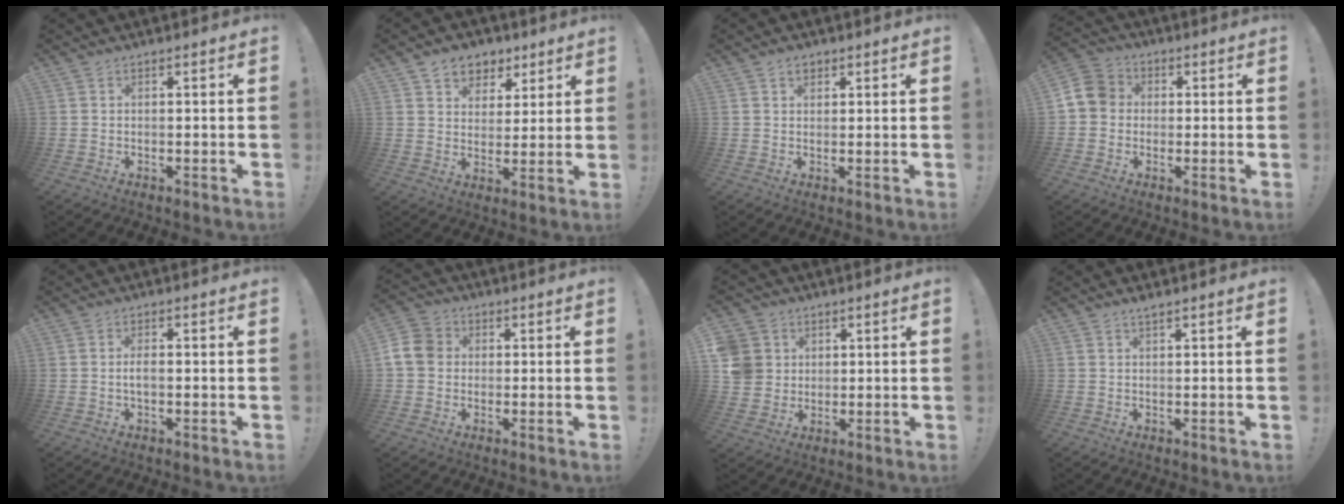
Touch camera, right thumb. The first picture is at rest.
{"total": 8.1, "force": [4.8, 6.3, 1.7], "torque": [-0.021, -0.030, 0.095]}
{"total": 2.5, "force": [1.4, 1.8, 1.0], "torque": [-0.013, -0.003, 0.025]}
{"total": 7.9, "force": [0.0, 7.1, 3.5], "torque": [-0.058, 0.017, 0.003]}
{"total": 2.3, "force": [-0.5, 0.8, 2.1], "torque": [-0.039, -0.001, -0.013]}
{"total": 8.1, "force": [0.6, 7.0, 4.1], "torque": [-0.070, 0.011, 0.013]}
{"total": 8.4, "force": [2.0, 7.8, 2.3], "torque": [-0.046, -0.007, 0.044]}
{"total": 1.1, "force": [0.9, -0.1, 0.5], "torque": [-0.006, -0.003, 0.016]}